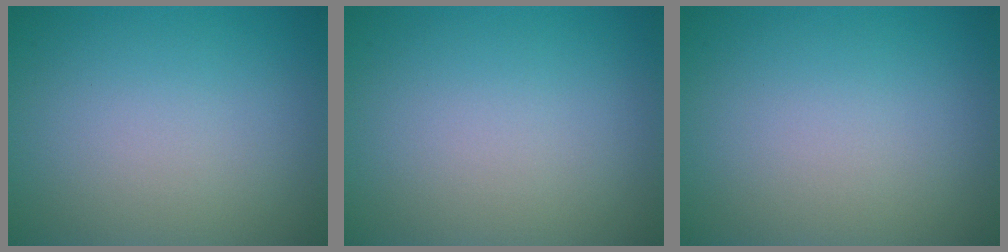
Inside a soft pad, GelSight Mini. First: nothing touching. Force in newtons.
{"total": 0.0}
{"total": 0.0}